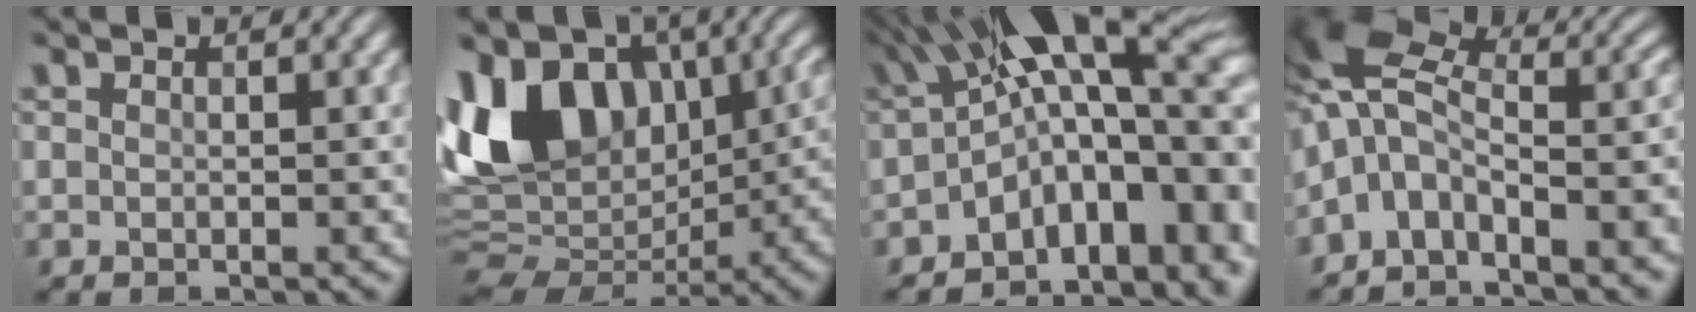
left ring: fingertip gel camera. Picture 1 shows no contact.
{"total": 15.2, "force": [1.9, 10.3, 11.0], "torque": [-0.181, 0.007, 0.051]}
{"total": 14.3, "force": [-1.5, 6.5, 12.7], "torque": [-0.164, 0.020, -0.020]}
{"total": 8.8, "force": [-3.9, 4.9, 6.2], "torque": [-0.104, 0.014, -0.083]}